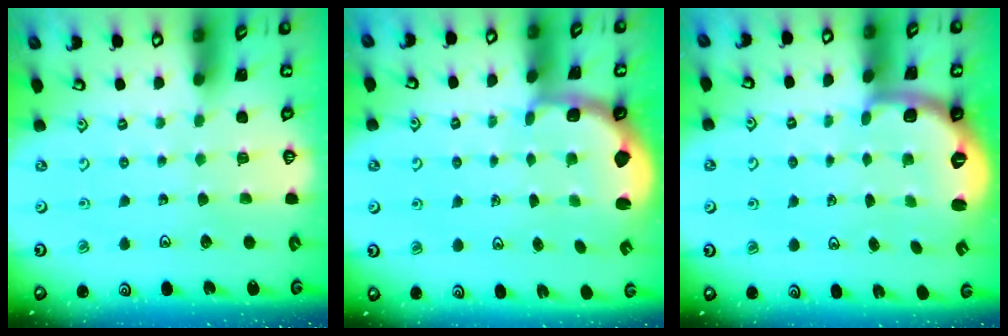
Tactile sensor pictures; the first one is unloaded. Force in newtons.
{"total": 2.5, "press": 1.3, "slide": 2.1}
{"total": 2.5, "press": 1.9, "slide": 1.6}